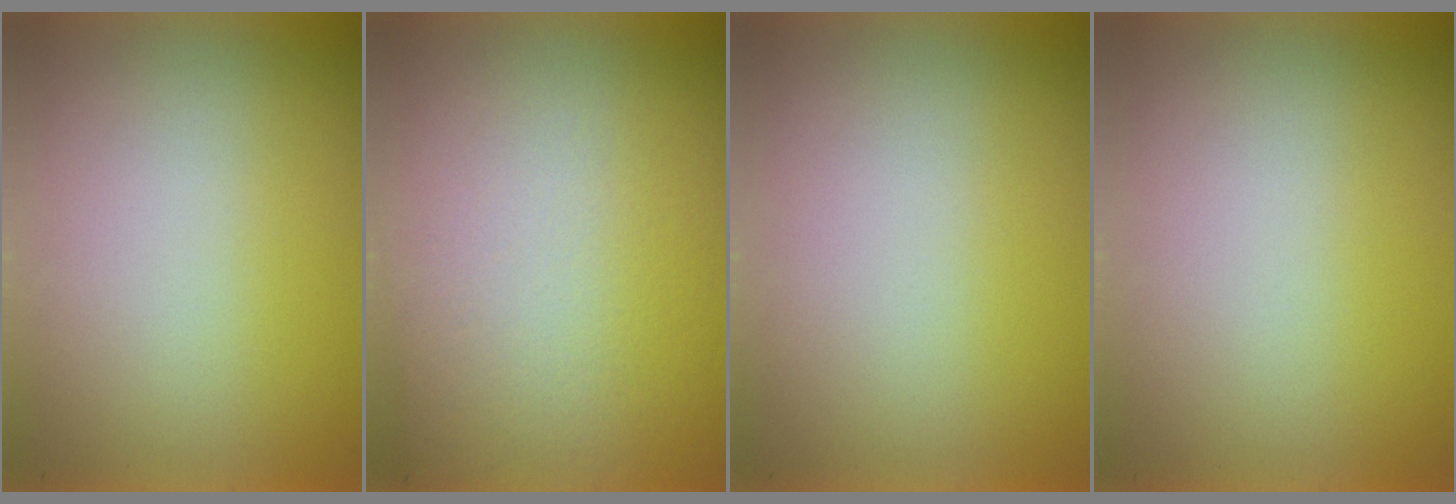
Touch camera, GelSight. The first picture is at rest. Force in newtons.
{"total": 3.7}
{"total": 0.0}
{"total": 0.0}